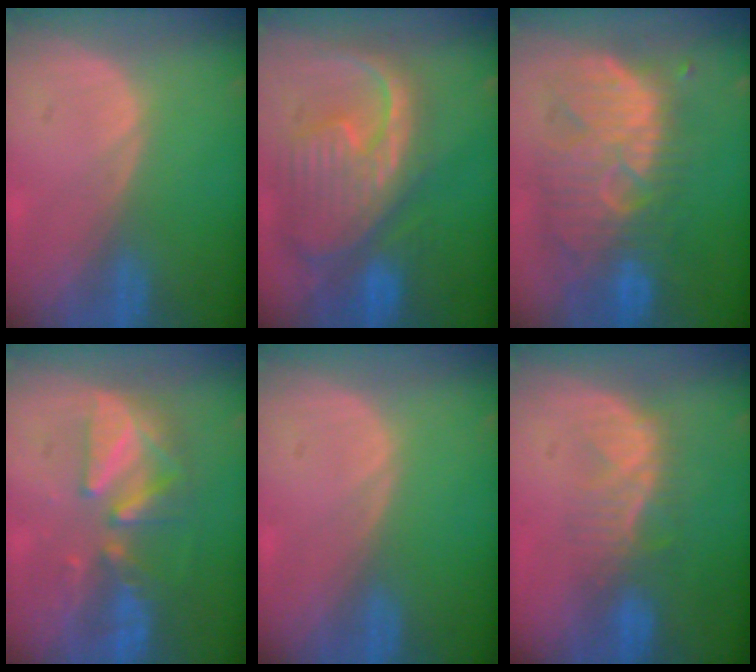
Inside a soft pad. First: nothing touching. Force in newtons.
{"total": 12.5, "press": 10.7, "slide": 6.5}
{"total": 11.5, "press": 10.9, "slide": 3.7}
{"total": 7.9, "press": 7.8, "slide": 1.4}
{"total": 0.0}
{"total": 5.2, "press": 5.0, "slide": 1.3}